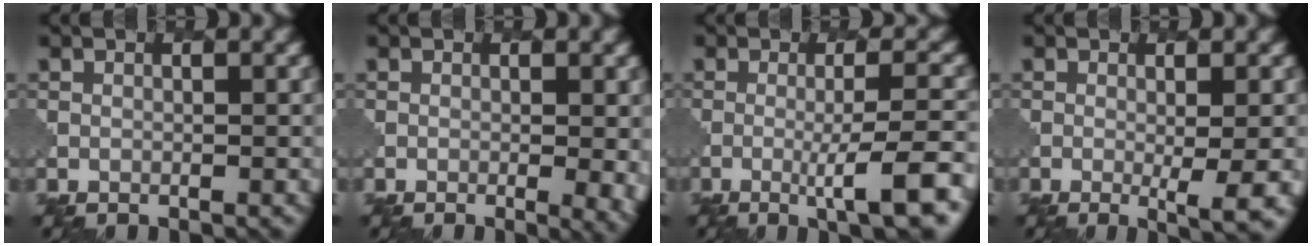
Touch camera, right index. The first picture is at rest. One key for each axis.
{"total": 4.1, "fx": -0.6, "fy": 1.6, "fz": 3.7, "tx": -0.038, "ty": -0.006, "tz": -0.003}
{"total": 5.8, "fx": -1.9, "fy": 0.7, "fz": 5.4, "tx": -0.080, "ty": 0.005, "tz": -0.041}
{"total": 4.4, "fx": -0.7, "fy": 0.9, "fz": 4.3, "tx": -0.065, "ty": -0.009, "tz": -0.010}